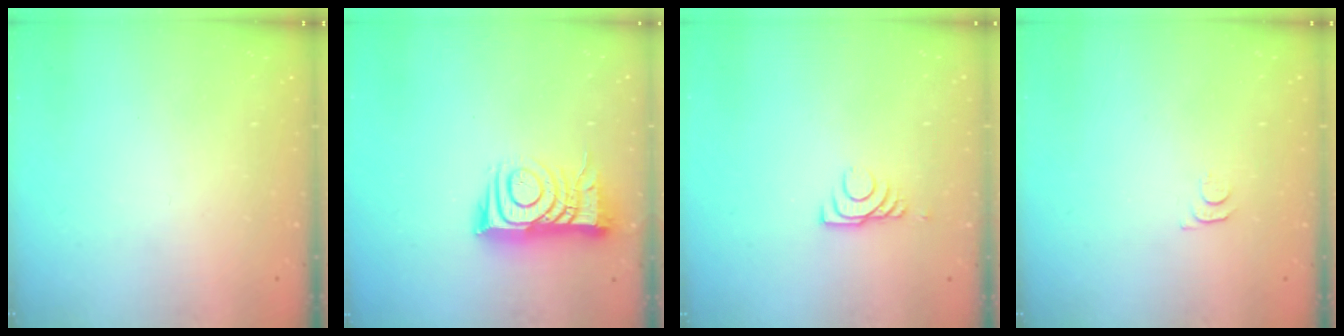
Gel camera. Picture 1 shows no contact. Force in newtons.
{"total": 10.6, "press": 10.5, "slide": 1.1}
{"total": 5.9, "press": 5.9, "slide": 0.9}
{"total": 3.4, "press": 3.4, "slide": 0.5}